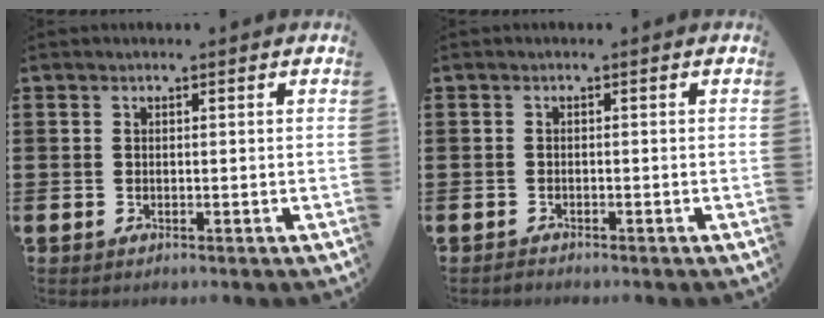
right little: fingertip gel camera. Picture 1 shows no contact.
{"total": 0.6, "force": [-0.6, 0.1, 0.0], "torque": [-0.003, -0.002, -0.013]}